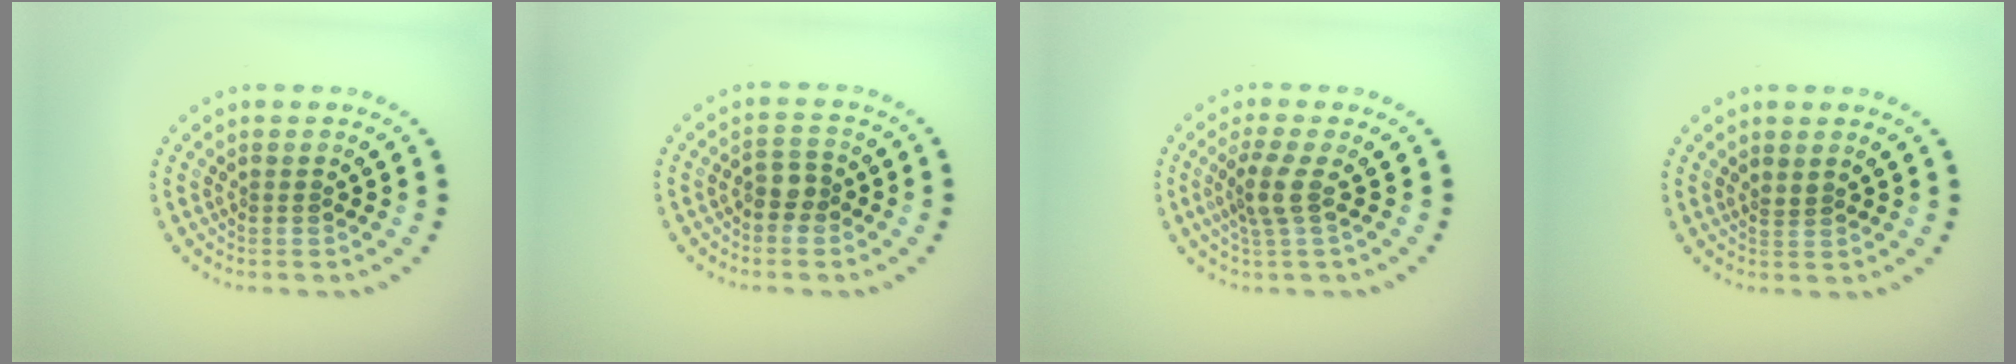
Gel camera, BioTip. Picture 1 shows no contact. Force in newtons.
{"total": 2.0, "press": 1.8, "slide": 0.9}
{"total": 2.5, "press": 1.9, "slide": 1.7}
{"total": 0.5, "press": 0.3, "slide": 0.4}